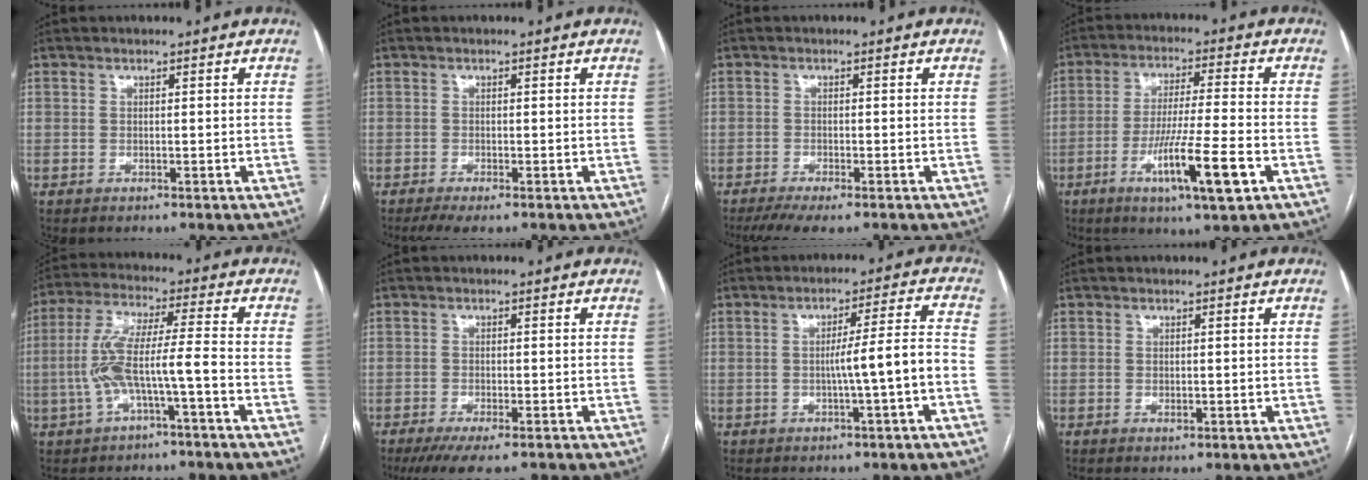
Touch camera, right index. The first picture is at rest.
{"total": 3.2, "force": [-2.4, 0.5, 2.1], "torque": [-0.037, -0.009, -0.039]}
{"total": 6.1, "force": [-4.9, 0.9, 3.5], "torque": [-0.054, -0.013, -0.080]}
{"total": 11.2, "force": [-4.6, 0.0, 10.2], "torque": [-0.181, -0.017, -0.079]}
{"total": 9.3, "force": [-2.9, 0.7, 8.8], "torque": [-0.186, 0.025, -0.054]}
{"total": 8.7, "force": [-7.1, 1.6, 4.7], "torque": [-0.067, -0.014, -0.111]}
{"total": 6.9, "force": [-2.0, -1.1, 6.5], "torque": [-0.096, 0.013, -0.028]}
{"total": 0.6, "force": [-0.2, 0.2, 0.5], "torque": [-0.010, -0.002, -0.001]}